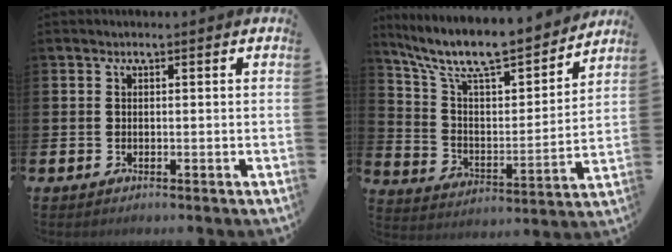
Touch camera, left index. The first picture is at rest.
{"total": 10.8, "force": [9.5, 2.4, 4.4], "torque": [-0.120, -0.066, 0.163]}